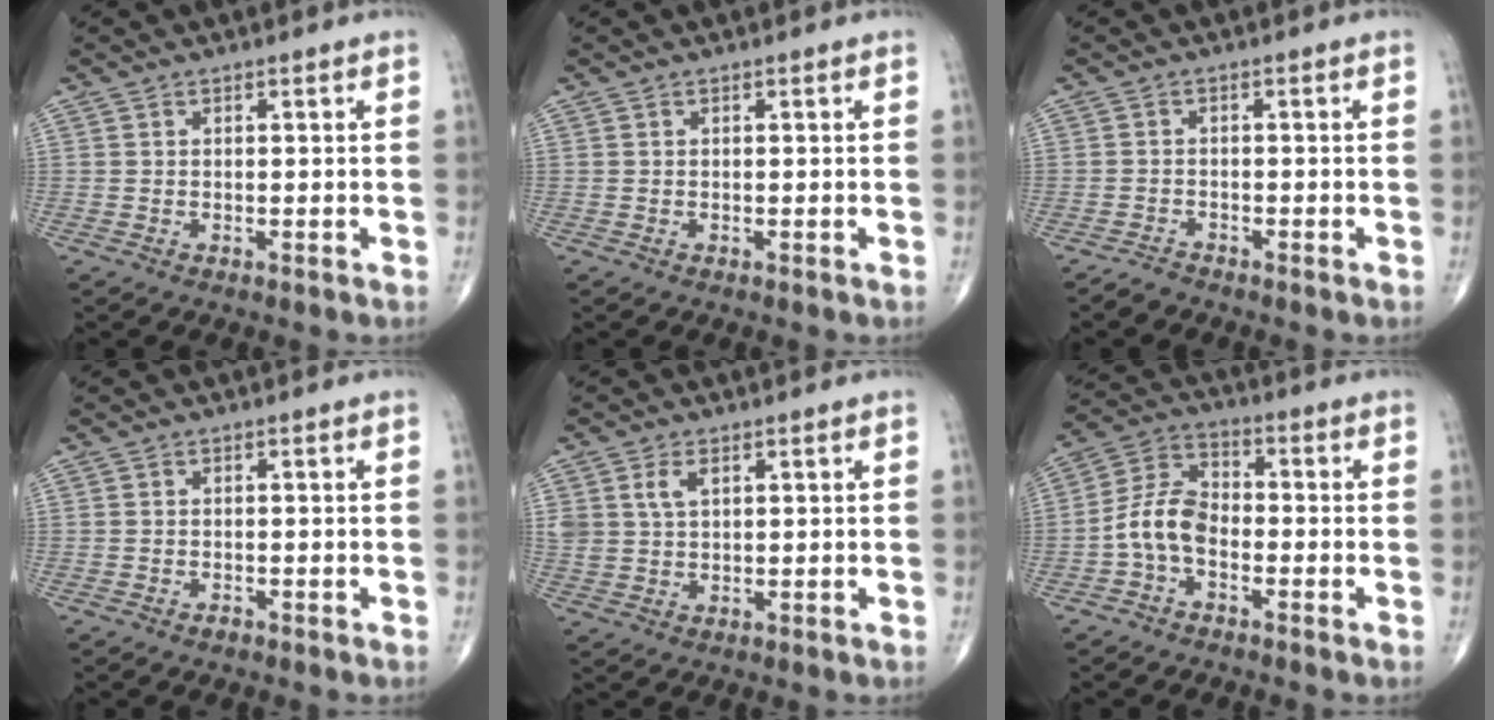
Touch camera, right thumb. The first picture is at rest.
{"total": 0.0}
{"total": 1.6, "force": [-1.5, 0.4, 0.0], "torque": [-0.003, 0.000, -0.030]}
{"total": 0.8, "force": [-0.6, 0.4, 0.3], "torque": [-0.005, 0.003, -0.010]}
{"total": 4.1, "force": [1.6, 2.5, 2.8], "torque": [-0.054, -0.003, 0.037]}
{"total": 8.1, "force": [-2.5, 5.1, 5.8], "torque": [-0.107, 0.035, -0.061]}